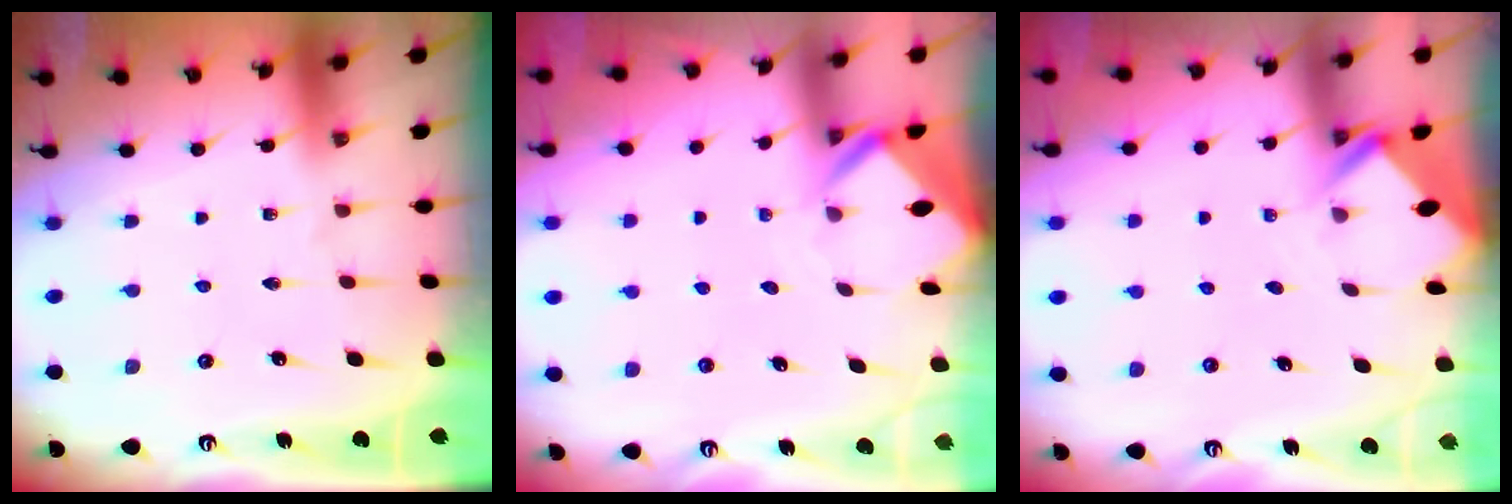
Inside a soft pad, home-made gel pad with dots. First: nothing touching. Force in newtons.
{"total": 2.8, "press": 2.8, "slide": 0.2}
{"total": 2.6, "press": 2.6, "slide": 0.2}